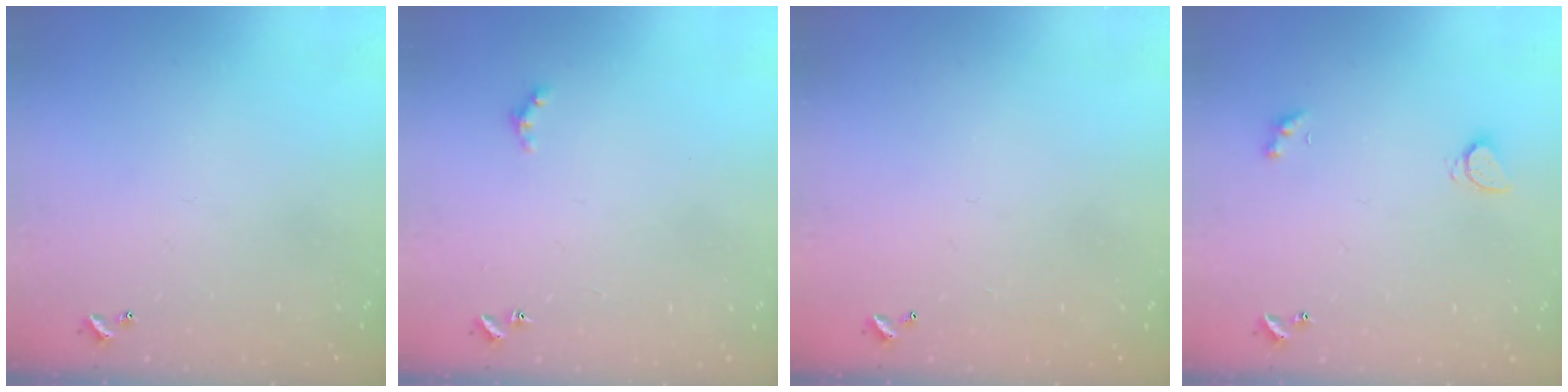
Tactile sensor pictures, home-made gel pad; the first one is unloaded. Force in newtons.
{"total": 1.5, "press": 1.4, "slide": 0.3}
{"total": 3.0, "press": 3.0, "slide": 0.1}
{"total": 2.0, "press": 2.0, "slide": 0.4}